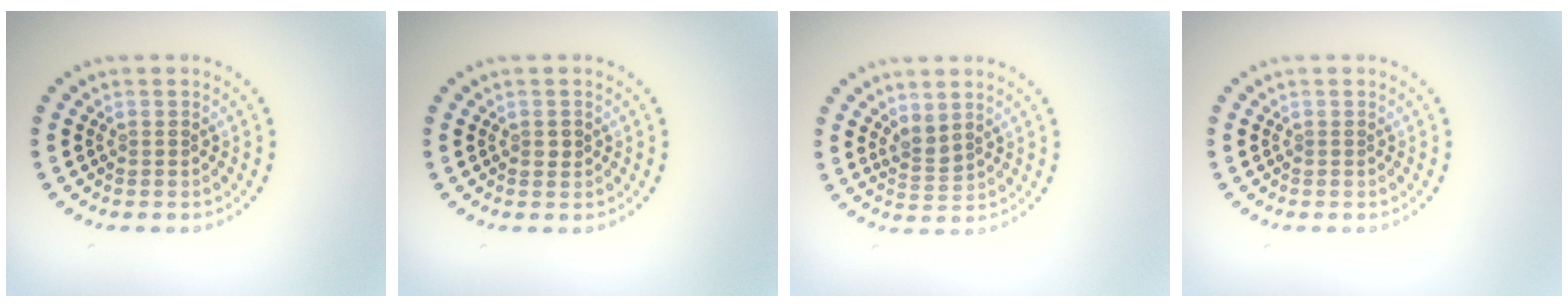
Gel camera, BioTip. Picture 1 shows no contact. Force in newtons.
{"total": 0.8, "press": 0.8, "slide": 0.1}
{"total": 1.6, "press": 1.4, "slide": 0.9}
{"total": 0.0}